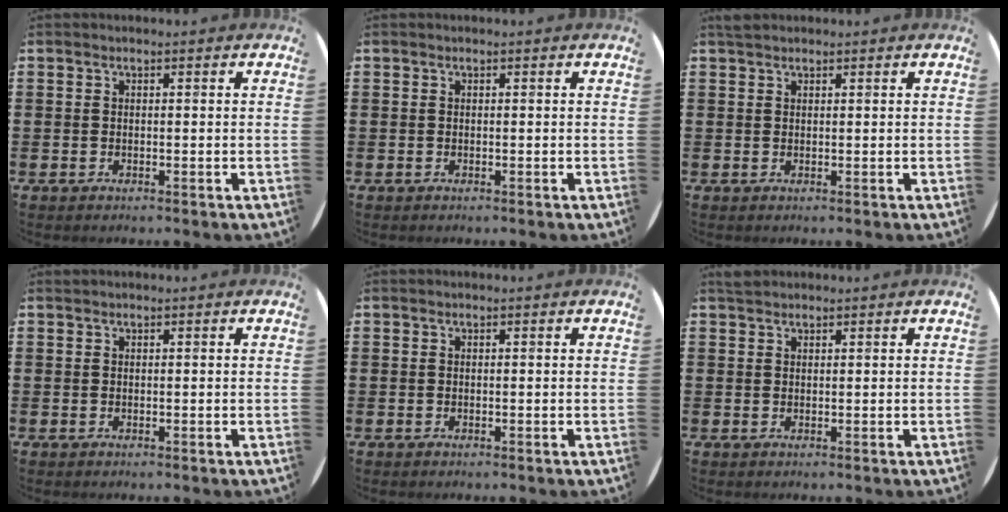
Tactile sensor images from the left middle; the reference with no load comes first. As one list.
[{"total": 0.0}, {"total": 0.9, "force": [0.8, 0.3, 0.1], "torque": [-0.004, 0.003, 0.016]}, {"total": 0.0}, {"total": 0.0}, {"total": 1.1, "force": [1.0, 0.3, 0.2], "torque": [0.002, 0.001, 0.018]}]